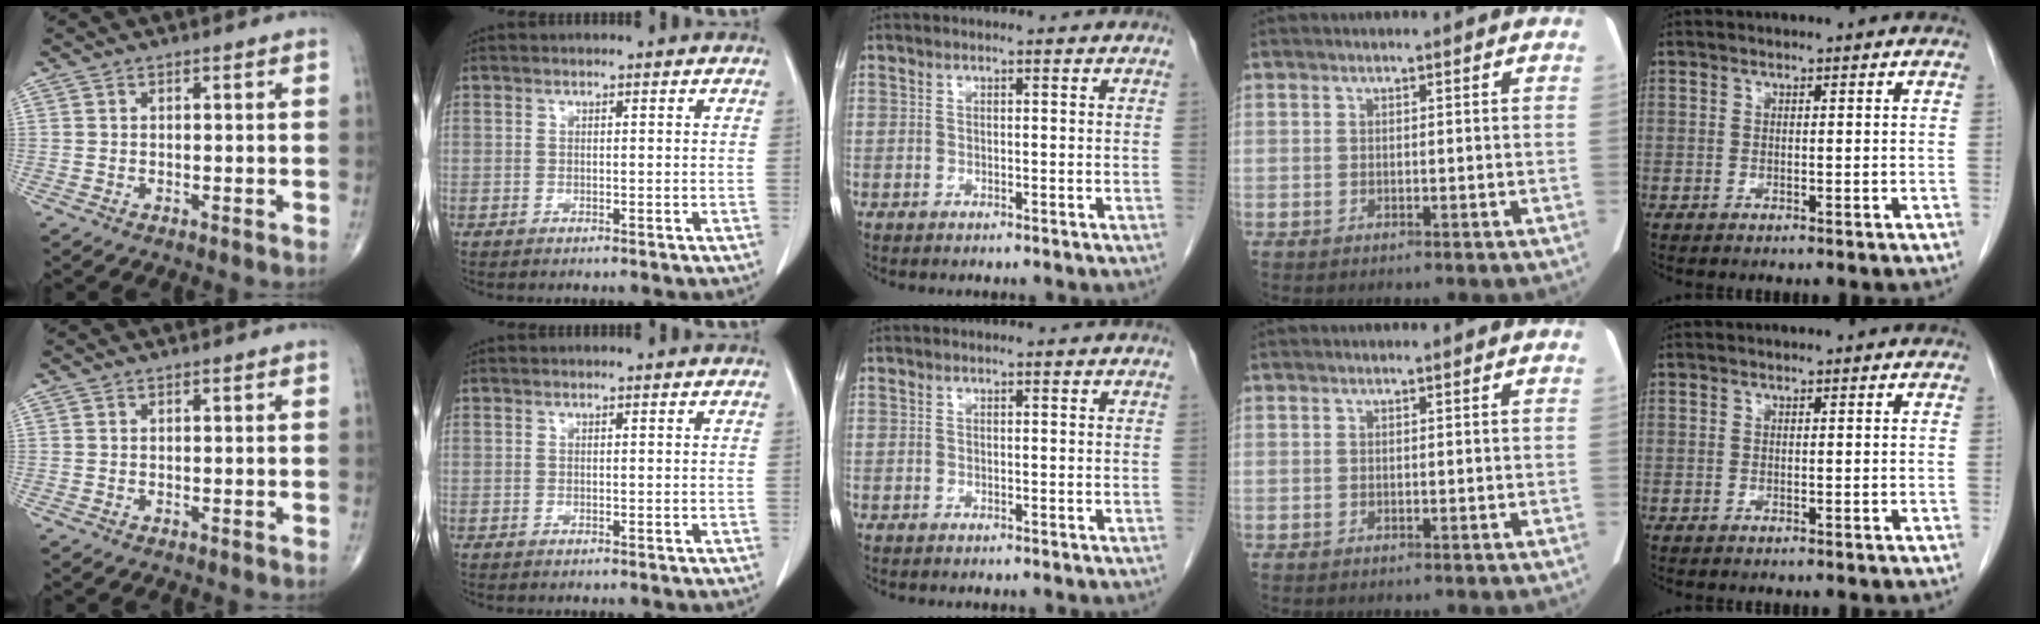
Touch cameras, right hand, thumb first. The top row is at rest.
{}